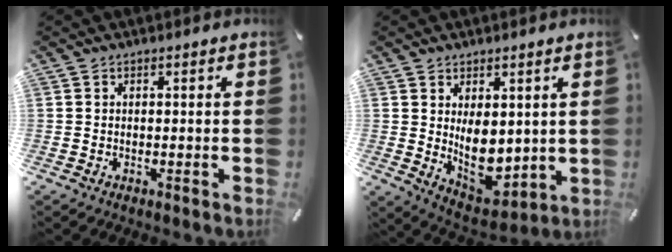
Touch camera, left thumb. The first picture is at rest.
{"total": 9.7, "force": [1.3, 6.9, 6.7], "torque": [-0.093, -0.021, 0.028]}